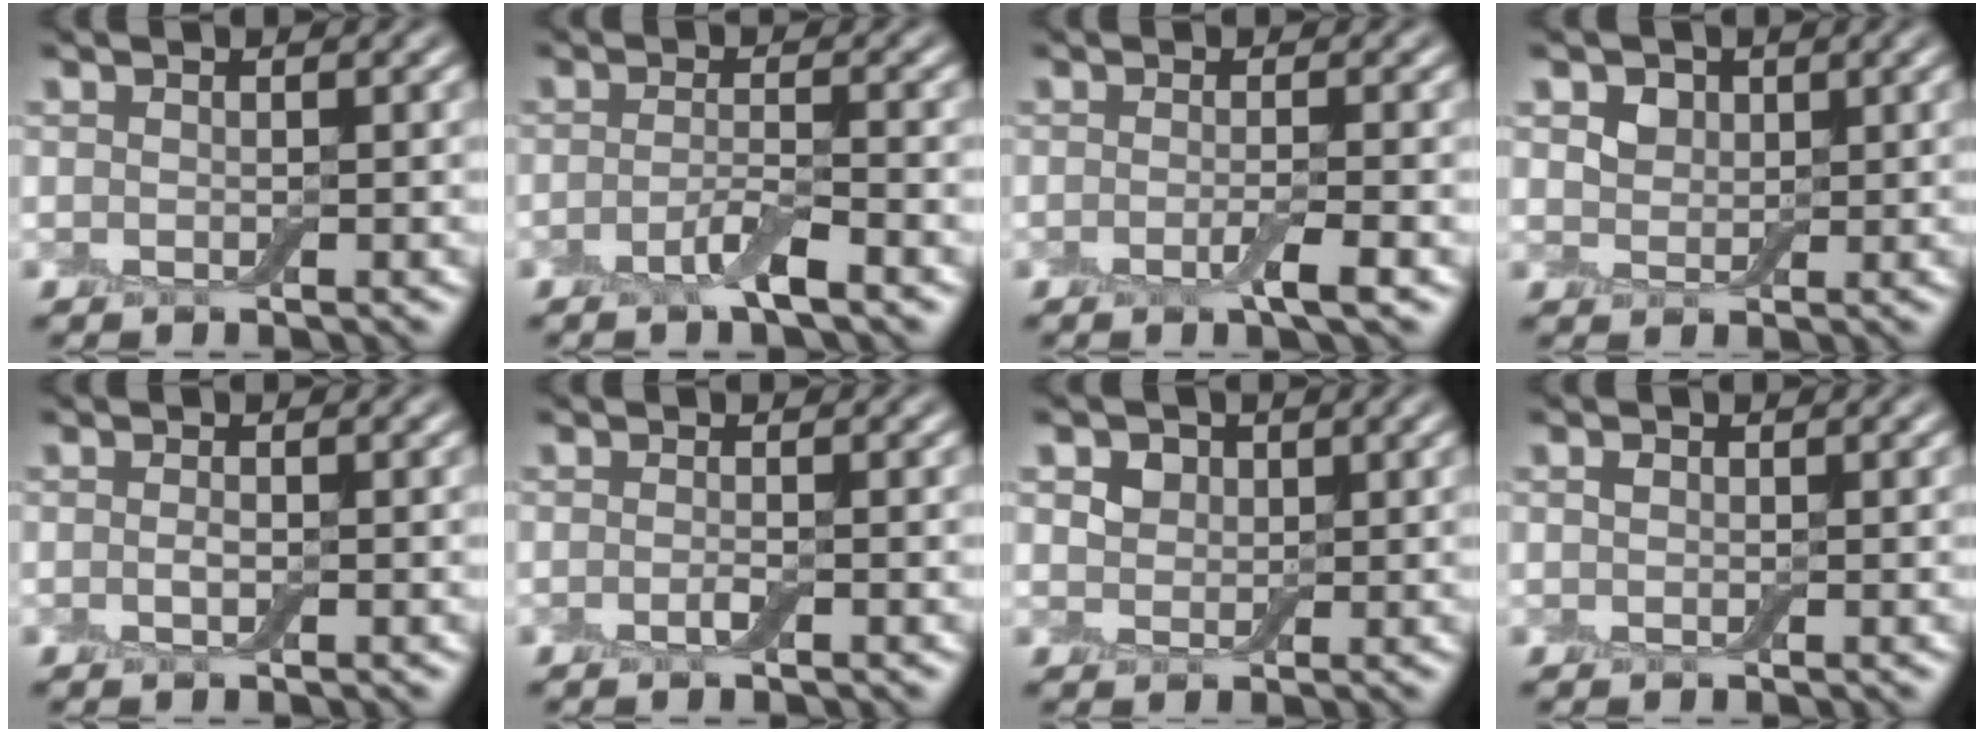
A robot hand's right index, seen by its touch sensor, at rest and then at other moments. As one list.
[{"total": 2.6, "force": [-1.5, 0.4, 2.1], "torque": [-0.040, 0.004, -0.034]}, {"total": 2.0, "force": [-0.7, 0.3, 1.9], "torque": [-0.030, -0.003, -0.016]}, {"total": 2.5, "force": [1.3, 1.9, 1.1], "torque": [-0.027, 0.000, 0.024]}, {"total": 0.7, "force": [-0.2, 0.3, 0.7], "torque": [-0.016, -0.001, -0.004]}, {"total": 0.8, "force": [-0.4, 0.1, 0.7], "torque": [-0.016, -0.002, -0.010]}, {"total": 3.0, "force": [1.6, 2.2, 1.4], "torque": [-0.035, 0.005, 0.023]}, {"total": 0.5, "force": [0.2, 0.4, 0.3], "torque": [-0.006, 0.001, 0.003]}]